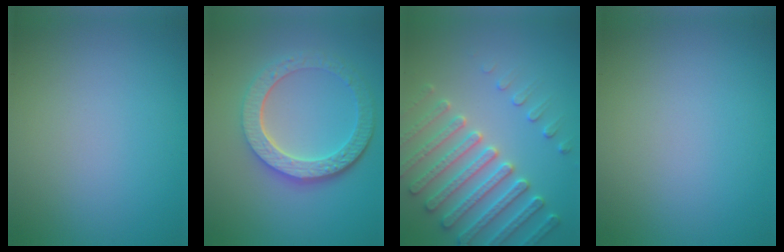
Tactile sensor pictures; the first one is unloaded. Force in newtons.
{"total": 6.1, "press": 4.6, "slide": 4.0}
{"total": 5.2, "press": 5.0, "slide": 1.4}
{"total": 0.0}